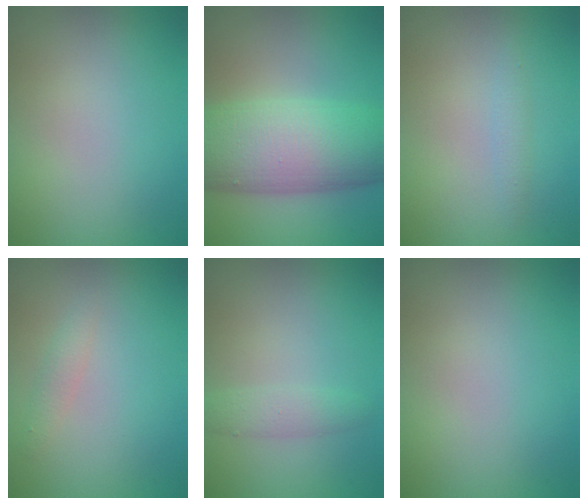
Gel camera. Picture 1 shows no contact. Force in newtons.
{"total": 12.4, "press": 12.4, "slide": 0.4}
{"total": 0.9, "press": 0.9, "slide": 0.0}
{"total": 1.1, "press": 1.1, "slide": 0.0}
{"total": 1.9, "press": 1.9, "slide": 0.0}
{"total": 0.0}